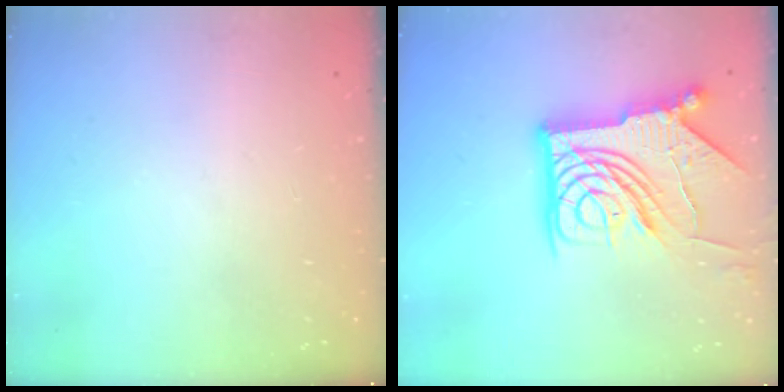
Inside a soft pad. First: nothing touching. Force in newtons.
{"total": 21.3, "press": 21.2, "slide": 2.4}